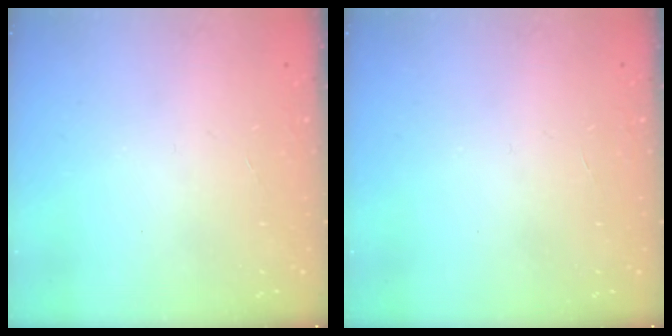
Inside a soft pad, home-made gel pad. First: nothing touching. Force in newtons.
{"total": 0.0}